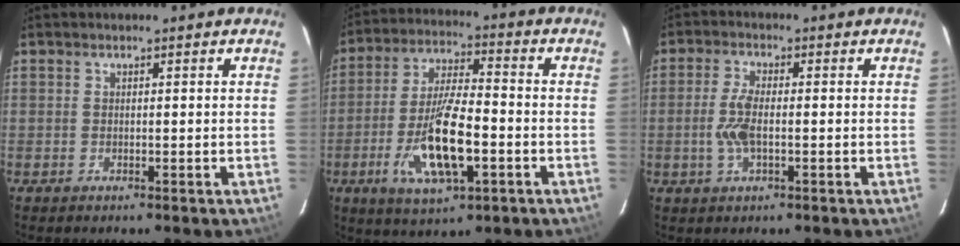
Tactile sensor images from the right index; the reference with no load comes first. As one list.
[{"total": 14.4, "force": [-4.7, 4.6, 12.8], "torque": [-0.261, -0.010, -0.082]}, {"total": 5.5, "force": [-1.0, 2.0, 5.0], "torque": [-0.108, 0.001, -0.021]}]